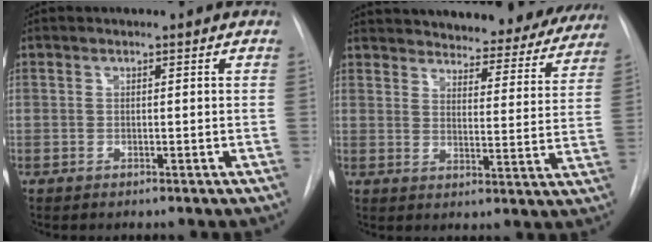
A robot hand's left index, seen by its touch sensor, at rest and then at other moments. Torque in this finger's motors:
{"motor_torque": [0.68, -0.92, 0.33, 0.11]}